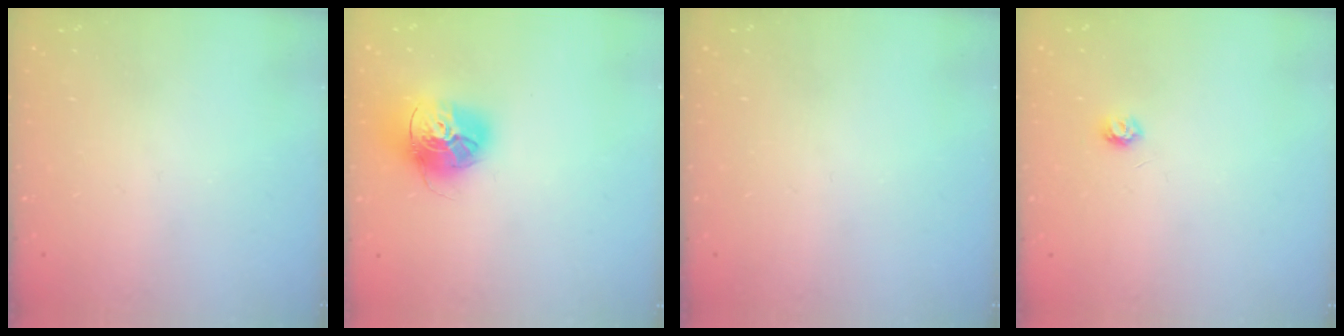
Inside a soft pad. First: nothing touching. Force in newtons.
{"total": 16.8, "press": 16.7, "slide": 1.5}
{"total": 0.0}
{"total": 3.9, "press": 3.9, "slide": 0.5}